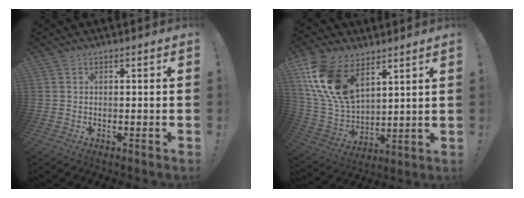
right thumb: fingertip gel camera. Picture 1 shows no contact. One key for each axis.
{"total": 17.6, "fx": 9.5, "fy": 10.0, "fz": 10.9, "tx": -0.241, "ty": -0.047, "tz": 0.182}